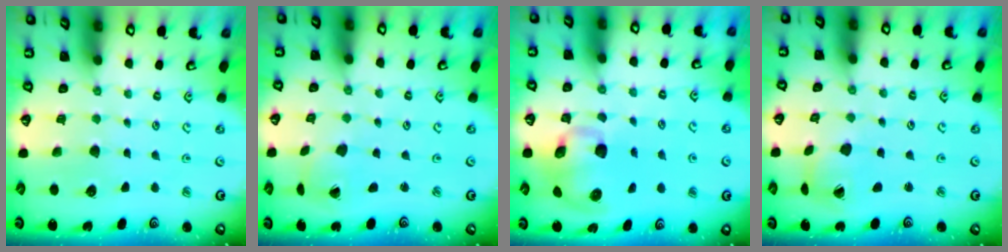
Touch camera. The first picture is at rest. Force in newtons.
{"total": 1.7, "press": 1.7, "slide": 0.1}
{"total": 9.9, "press": 9.8, "slide": 1.3}
{"total": 2.9, "press": 2.9, "slide": 0.4}